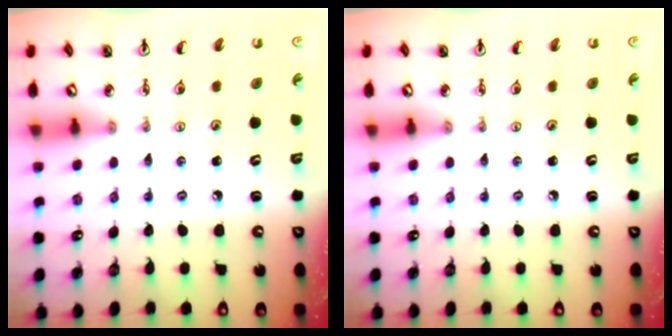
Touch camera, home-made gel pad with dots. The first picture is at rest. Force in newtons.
{"total": 0.0}